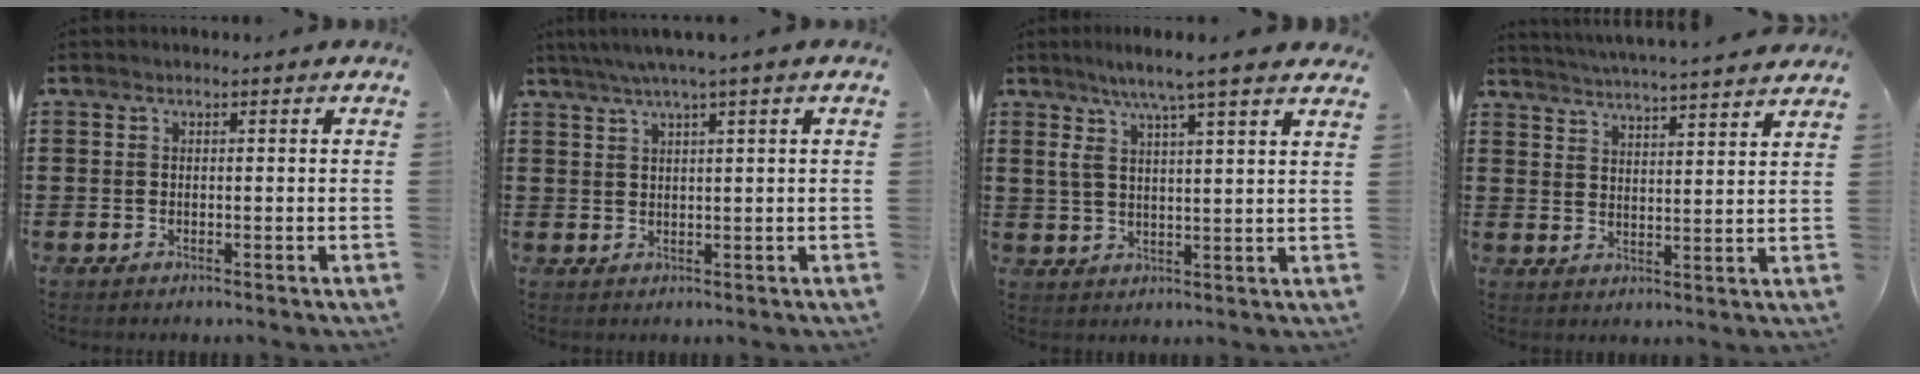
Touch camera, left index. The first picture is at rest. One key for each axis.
{"total": 2.7, "fx": 1.8, "fy": -0.4, "fz": 2.1, "tx": -0.042, "ty": 0.001, "tz": 0.031}
{"total": 6.6, "fx": 4.8, "fy": 0.2, "fz": 4.6, "tx": -0.104, "ty": -0.011, "tz": 0.081}
{"total": 4.1, "fx": 4.0, "fy": -0.8, "fz": 0.4, "tx": -0.025, "ty": -0.029, "tz": 0.068}